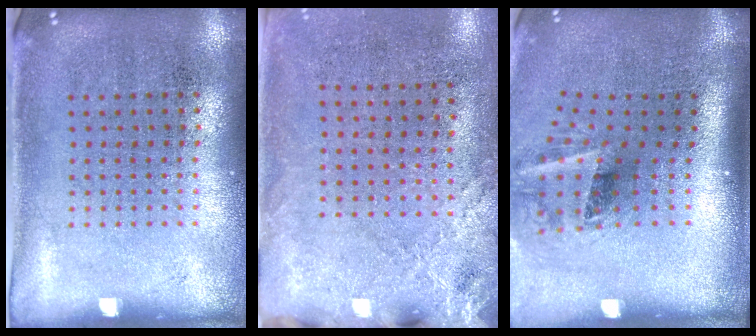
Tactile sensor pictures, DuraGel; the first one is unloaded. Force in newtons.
{"total": 2.5, "press": 2.1, "slide": 1.4}
{"total": 2.0, "press": 1.2, "slide": 1.6}